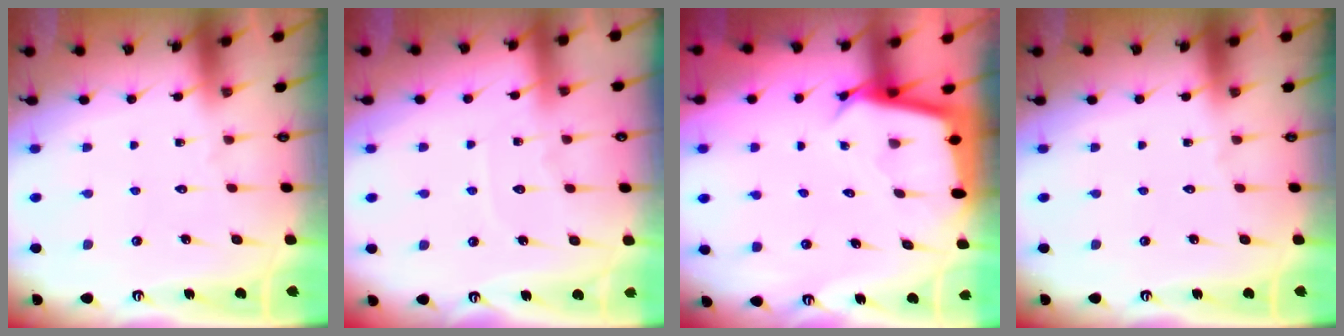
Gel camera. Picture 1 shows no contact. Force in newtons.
{"total": 5.3, "press": 5.2, "slide": 0.6}
{"total": 3.0, "press": 3.0, "slide": 0.2}
{"total": 0.0}